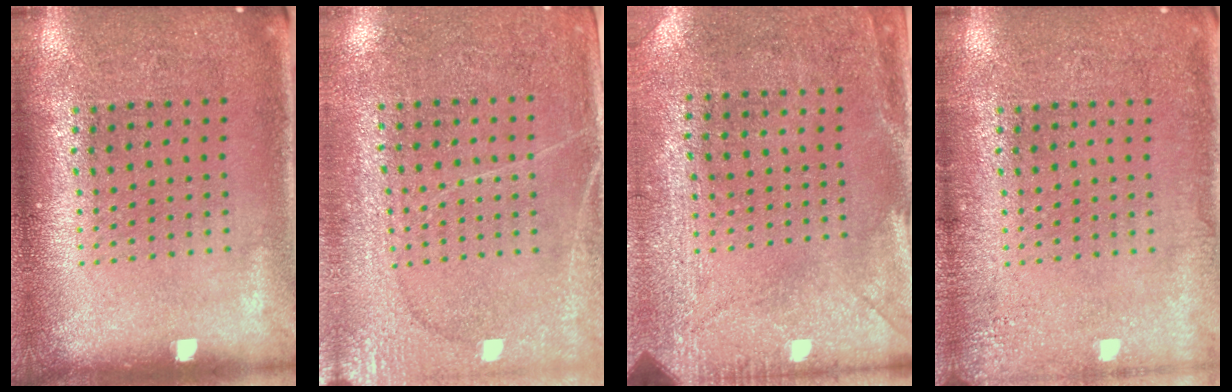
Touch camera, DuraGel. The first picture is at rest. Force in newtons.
{"total": 2.9, "press": 2.7, "slide": 1.1}
{"total": 3.0, "press": 2.3, "slide": 1.9}
{"total": 2.0, "press": 2.0, "slide": 0.3}